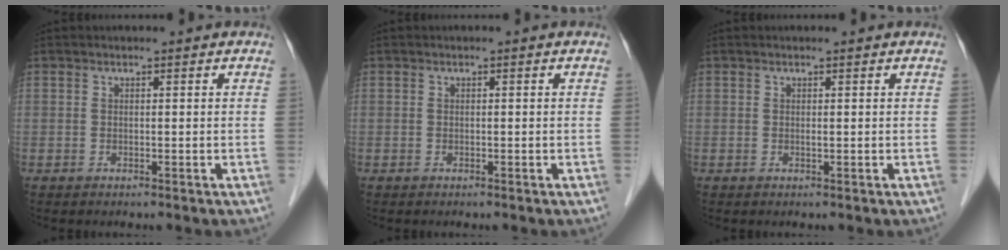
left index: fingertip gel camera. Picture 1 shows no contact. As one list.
[{"total": 0.0}, {"total": 0.5, "force": [0.4, 0.1, 0.4], "torque": [-0.010, -0.001, 0.005]}]